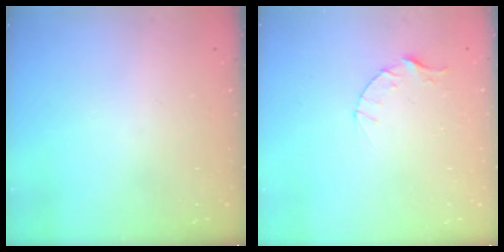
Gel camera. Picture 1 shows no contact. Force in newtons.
{"total": 3.5, "press": 3.5, "slide": 0.4}